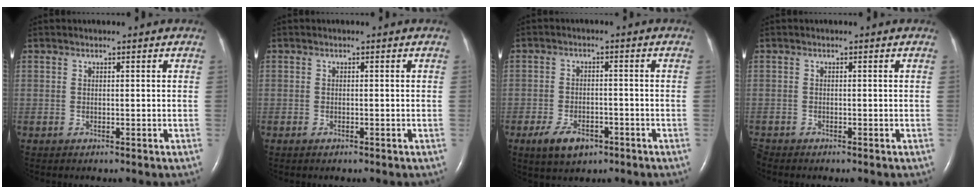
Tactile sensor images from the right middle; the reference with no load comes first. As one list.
[{"total": 0.5, "force": [-0.4, 0.1, 0.3], "torque": [-0.007, -0.001, -0.005]}, {"total": 5.8, "force": [-3.4, 3.0, 3.6], "torque": [-0.073, -0.002, -0.053]}, {"total": 1.0, "force": [-1.0, 0.0, -0.1], "torque": [-0.001, -0.004, -0.018]}]